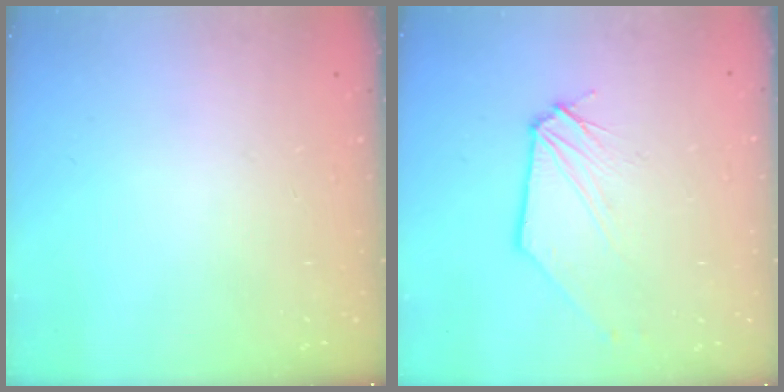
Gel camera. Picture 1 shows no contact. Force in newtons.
{"total": 1.0, "press": 1.0, "slide": 0.1}